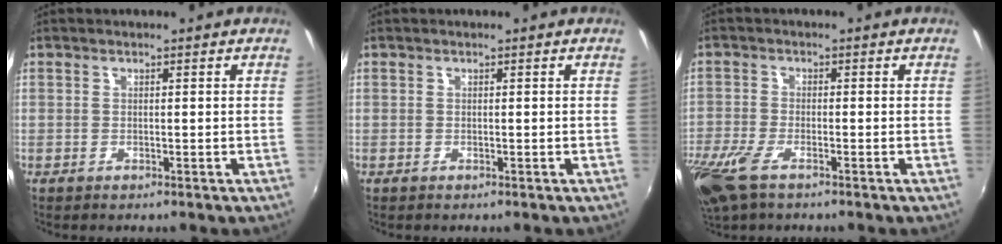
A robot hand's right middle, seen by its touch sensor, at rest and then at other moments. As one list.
[{"total": 0.0}, {"total": 9.8, "force": [-6.1, 3.7, 6.7], "torque": [-0.165, -0.036, -0.120]}]